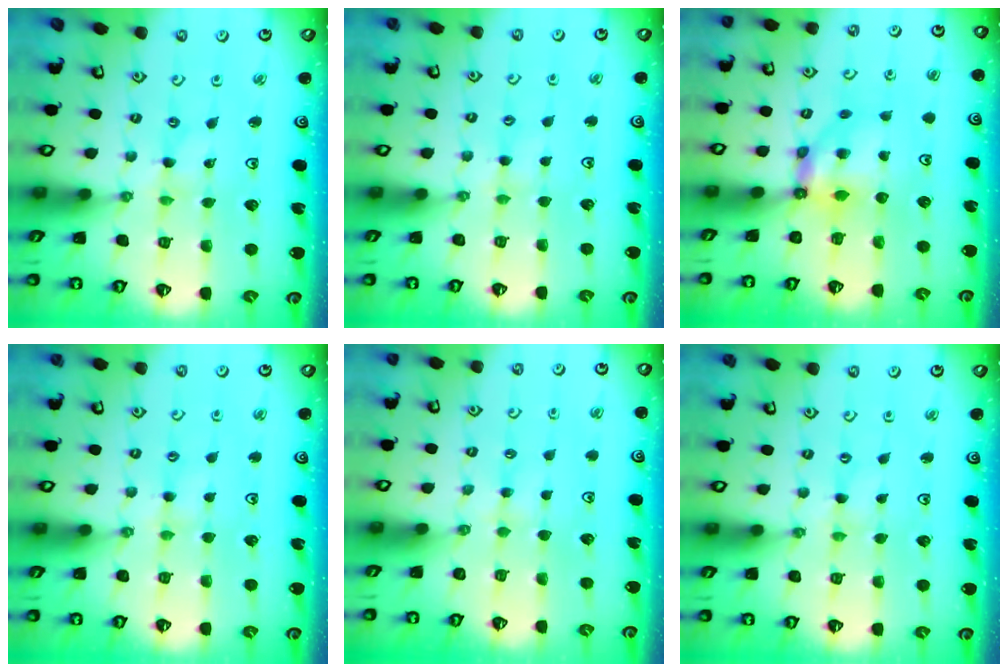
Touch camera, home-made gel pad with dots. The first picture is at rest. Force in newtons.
{"total": 2.4, "press": 2.4, "slide": 0.4}
{"total": 6.4, "press": 6.4, "slide": 0.6}
{"total": 2.4, "press": 2.4, "slide": 0.4}
{"total": 2.3, "press": 2.2, "slide": 0.5}
{"total": 0.0}